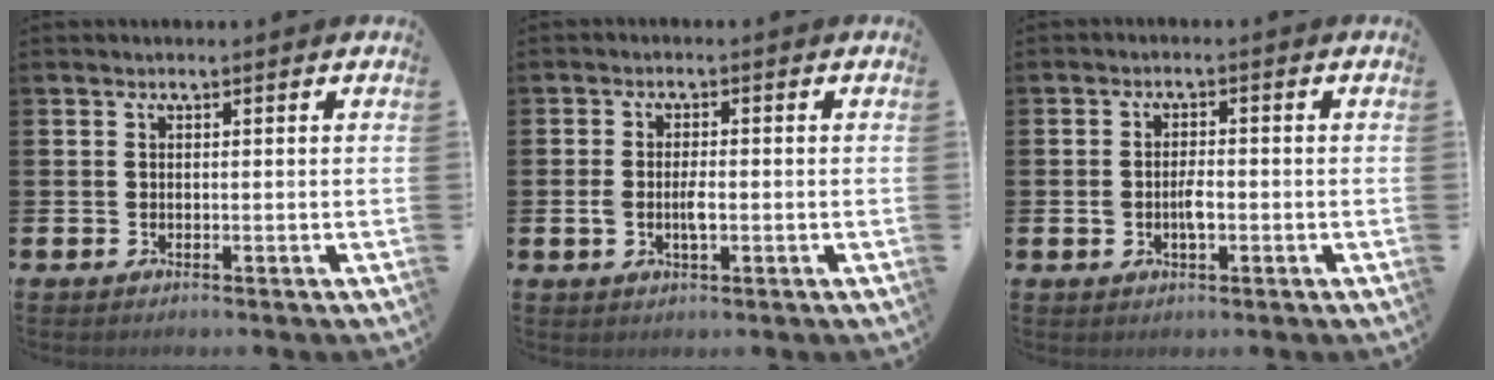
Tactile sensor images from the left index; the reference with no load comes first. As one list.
[{"total": 2.8, "force": [-0.5, 1.3, 2.4], "torque": [-0.038, -0.001, -0.009]}, {"total": 2.8, "force": [-0.5, 1.4, 2.4], "torque": [-0.030, -0.003, -0.012]}]